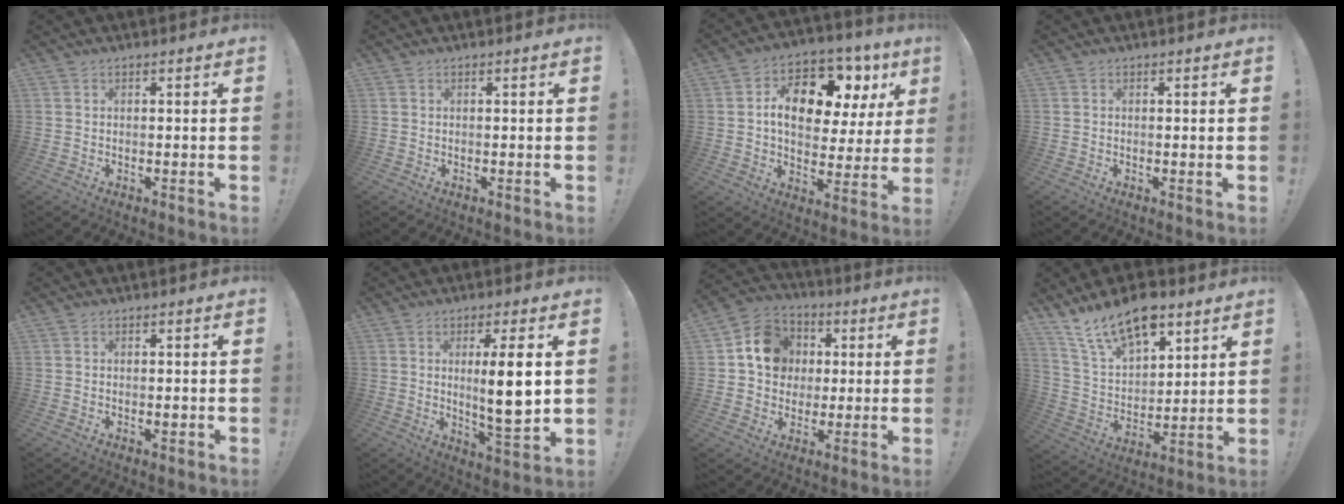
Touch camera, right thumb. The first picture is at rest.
{"total": 0.0}
{"total": 15.2, "force": [5.8, 8.9, 10.8], "torque": [-0.154, -0.033, 0.097]}
{"total": 0.7, "force": [0.2, 0.2, 0.6], "torque": [-0.009, 0.000, 0.002]}
{"total": 0.6, "force": [-0.1, 0.3, 0.4], "torque": [0.001, -0.002, -0.003]}
{"total": 11.5, "force": [1.8, 1.6, 11.3], "torque": [-0.177, -0.016, 0.022]}
{"total": 14.0, "force": [3.0, 12.4, 5.8], "torque": [-0.071, 0.007, 0.065]}
{"total": 15.9, "force": [11.1, 7.7, 8.4], "torque": [-0.145, -0.073, 0.202]}